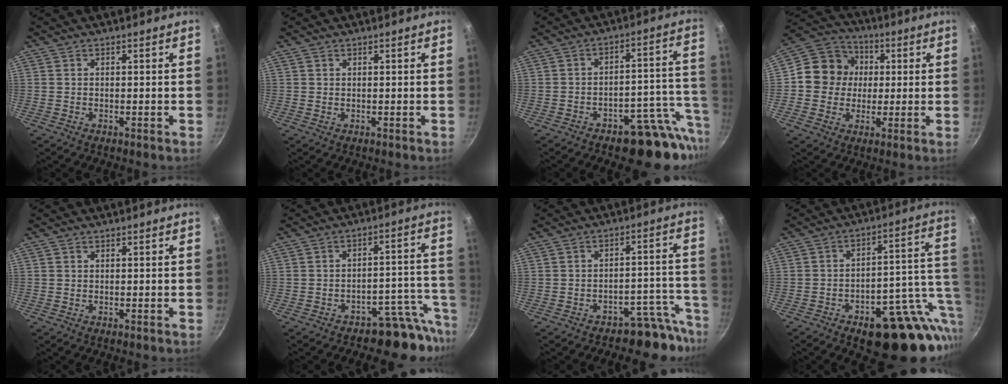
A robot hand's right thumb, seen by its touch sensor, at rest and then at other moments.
{"total": 0.0}
{"total": 12.9, "force": [-8.3, 6.4, 7.5], "torque": [-0.023, 0.076, -0.108]}
{"total": 11.3, "force": [1.0, 10.5, 4.2], "torque": [-0.033, 0.019, -0.003]}
{"total": 0.0}
{"total": 9.7, "force": [-8.1, 4.3, 3.1], "torque": [0.032, 0.093, -0.118]}
{"total": 8.5, "force": [-7.5, 3.8, 1.5], "torque": [0.055, 0.094, -0.106]}
{"total": 22.1, "force": [-6.4, 10.8, 18.2], "torque": [-0.189, 0.028, -0.078]}